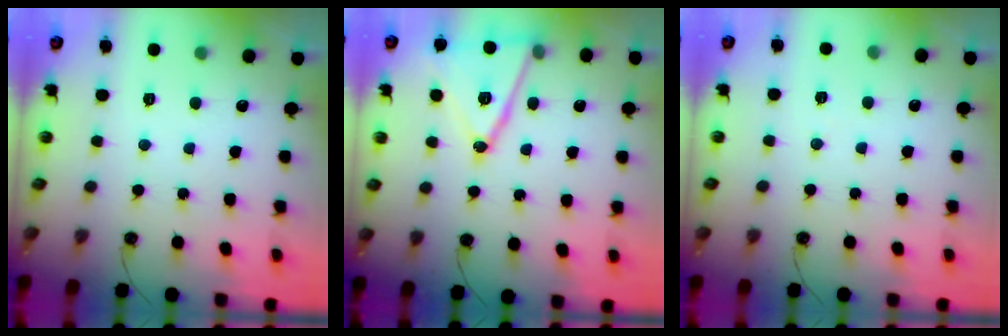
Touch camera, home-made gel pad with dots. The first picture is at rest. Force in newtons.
{"total": 16.6, "press": 16.3, "slide": 3.1}
{"total": 4.9, "press": 2.3, "slide": 4.2}